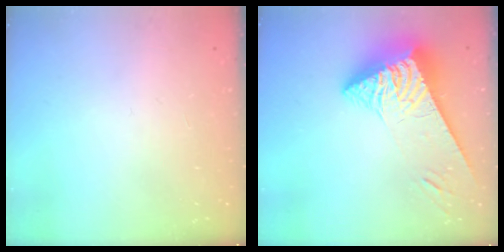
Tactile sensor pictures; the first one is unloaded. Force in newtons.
{"total": 8.3, "press": 8.2, "slide": 1.1}